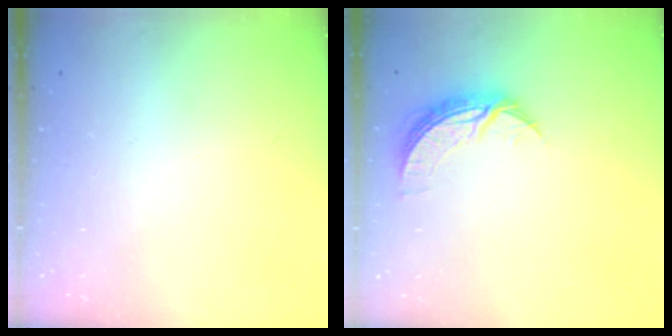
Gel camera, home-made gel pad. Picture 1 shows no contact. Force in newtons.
{"total": 7.6, "press": 7.6, "slide": 0.1}